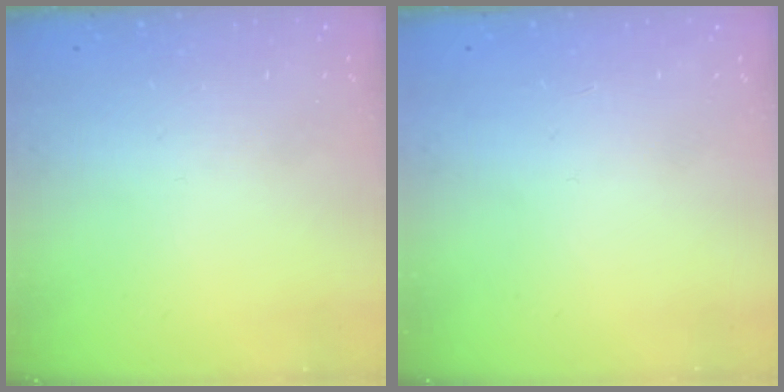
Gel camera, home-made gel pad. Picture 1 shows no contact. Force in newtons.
{"total": 0.0}